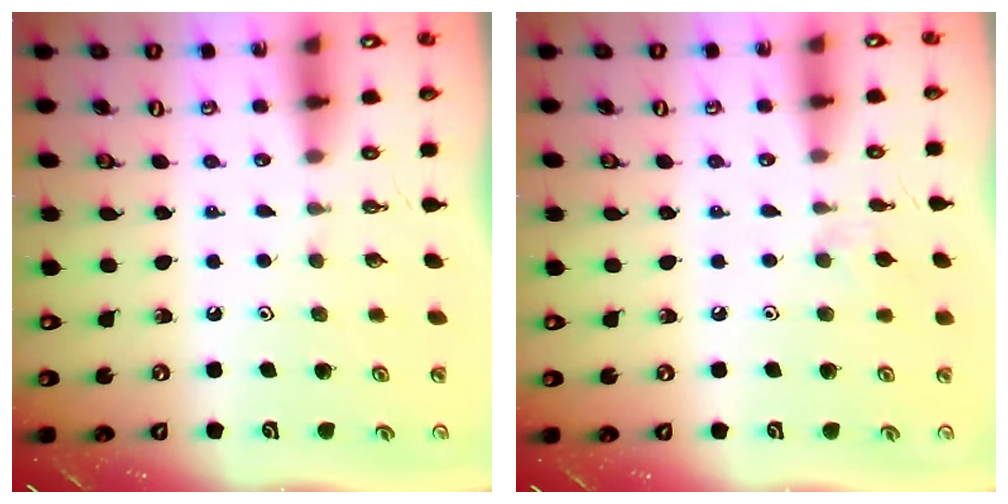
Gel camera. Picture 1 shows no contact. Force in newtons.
{"total": 3.9, "press": 3.9, "slide": 0.6}